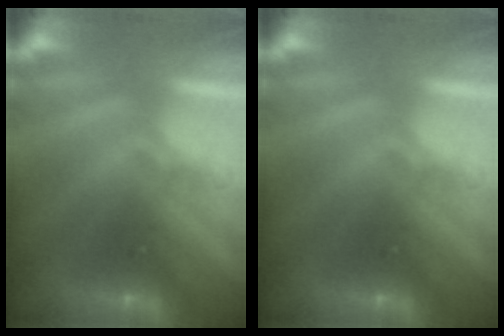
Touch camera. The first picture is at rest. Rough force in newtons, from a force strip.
{"total": 0.0}